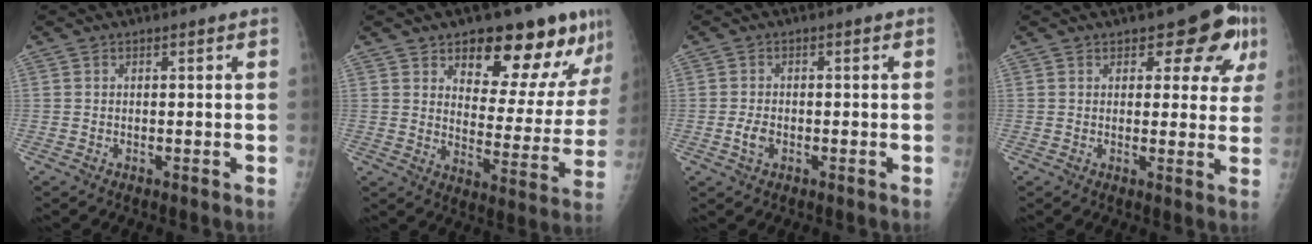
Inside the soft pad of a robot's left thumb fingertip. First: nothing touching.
{"total": 18.0, "force": [11.7, 7.5, 11.6], "torque": [-0.096, -0.069, 0.166]}
{"total": 2.5, "force": [-1.1, 1.7, 1.6], "torque": [-0.031, 0.005, -0.017]}
{"total": 8.6, "force": [4.8, 2.6, 6.6], "torque": [-0.067, -0.022, 0.060]}